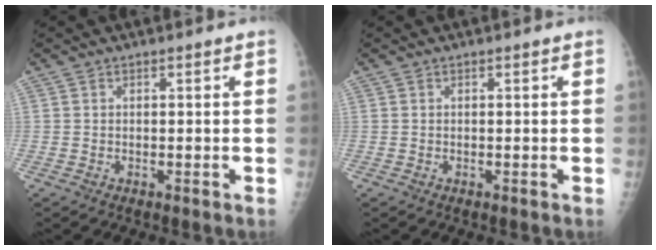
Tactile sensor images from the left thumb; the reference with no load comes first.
{"total": 0.0}